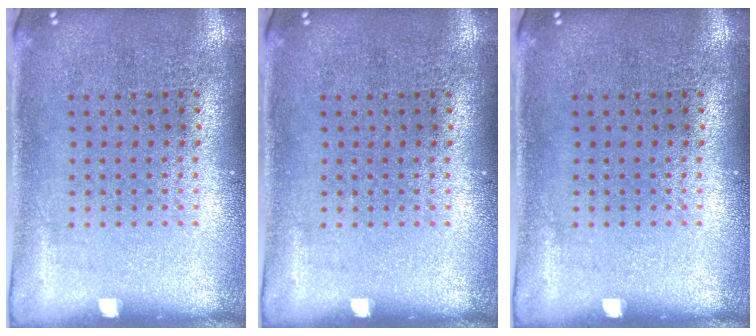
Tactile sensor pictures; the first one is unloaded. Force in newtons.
{"total": 0.0}
{"total": 0.0}